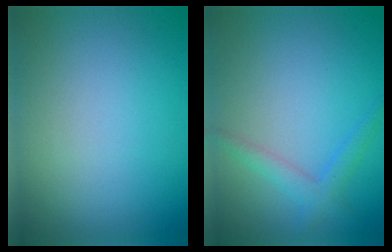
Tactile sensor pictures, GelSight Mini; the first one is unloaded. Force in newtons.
{"total": 2.0, "press": 2.0, "slide": 0.1}